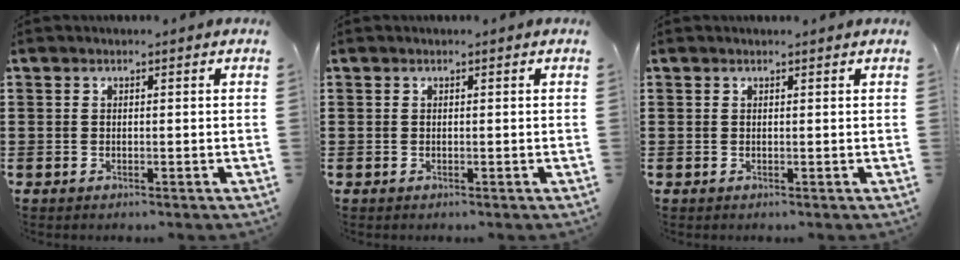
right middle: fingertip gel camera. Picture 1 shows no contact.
{"total": 0.0}
{"total": 0.0}